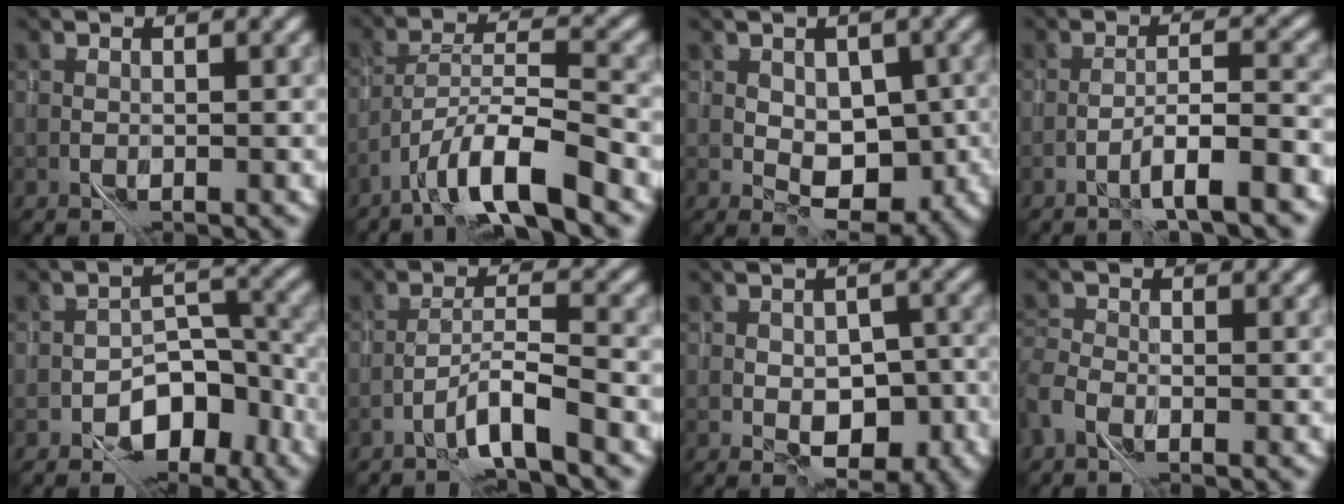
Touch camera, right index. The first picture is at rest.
{"total": 6.3, "force": [-4.6, 0.6, 4.3], "torque": [-0.070, 0.010, -0.086]}
{"total": 4.4, "force": [0.3, 2.9, 3.4], "torque": [-0.038, -0.001, 0.008]}
{"total": 2.9, "force": [-1.8, -0.2, 2.3], "torque": [-0.033, 0.021, -0.038]}
{"total": 7.2, "force": [-4.4, 4.0, 4.1], "torque": [-0.027, 0.017, -0.071]}
{"total": 3.4, "force": [-2.5, -0.3, 2.3], "torque": [-0.041, 0.014, -0.054]}
{"total": 5.6, "force": [-1.6, 3.2, 4.3], "torque": [-0.049, -0.004, -0.017]}
{"total": 2.4, "force": [-1.8, 1.3, 1.0], "torque": [-0.025, 0.001, -0.049]}